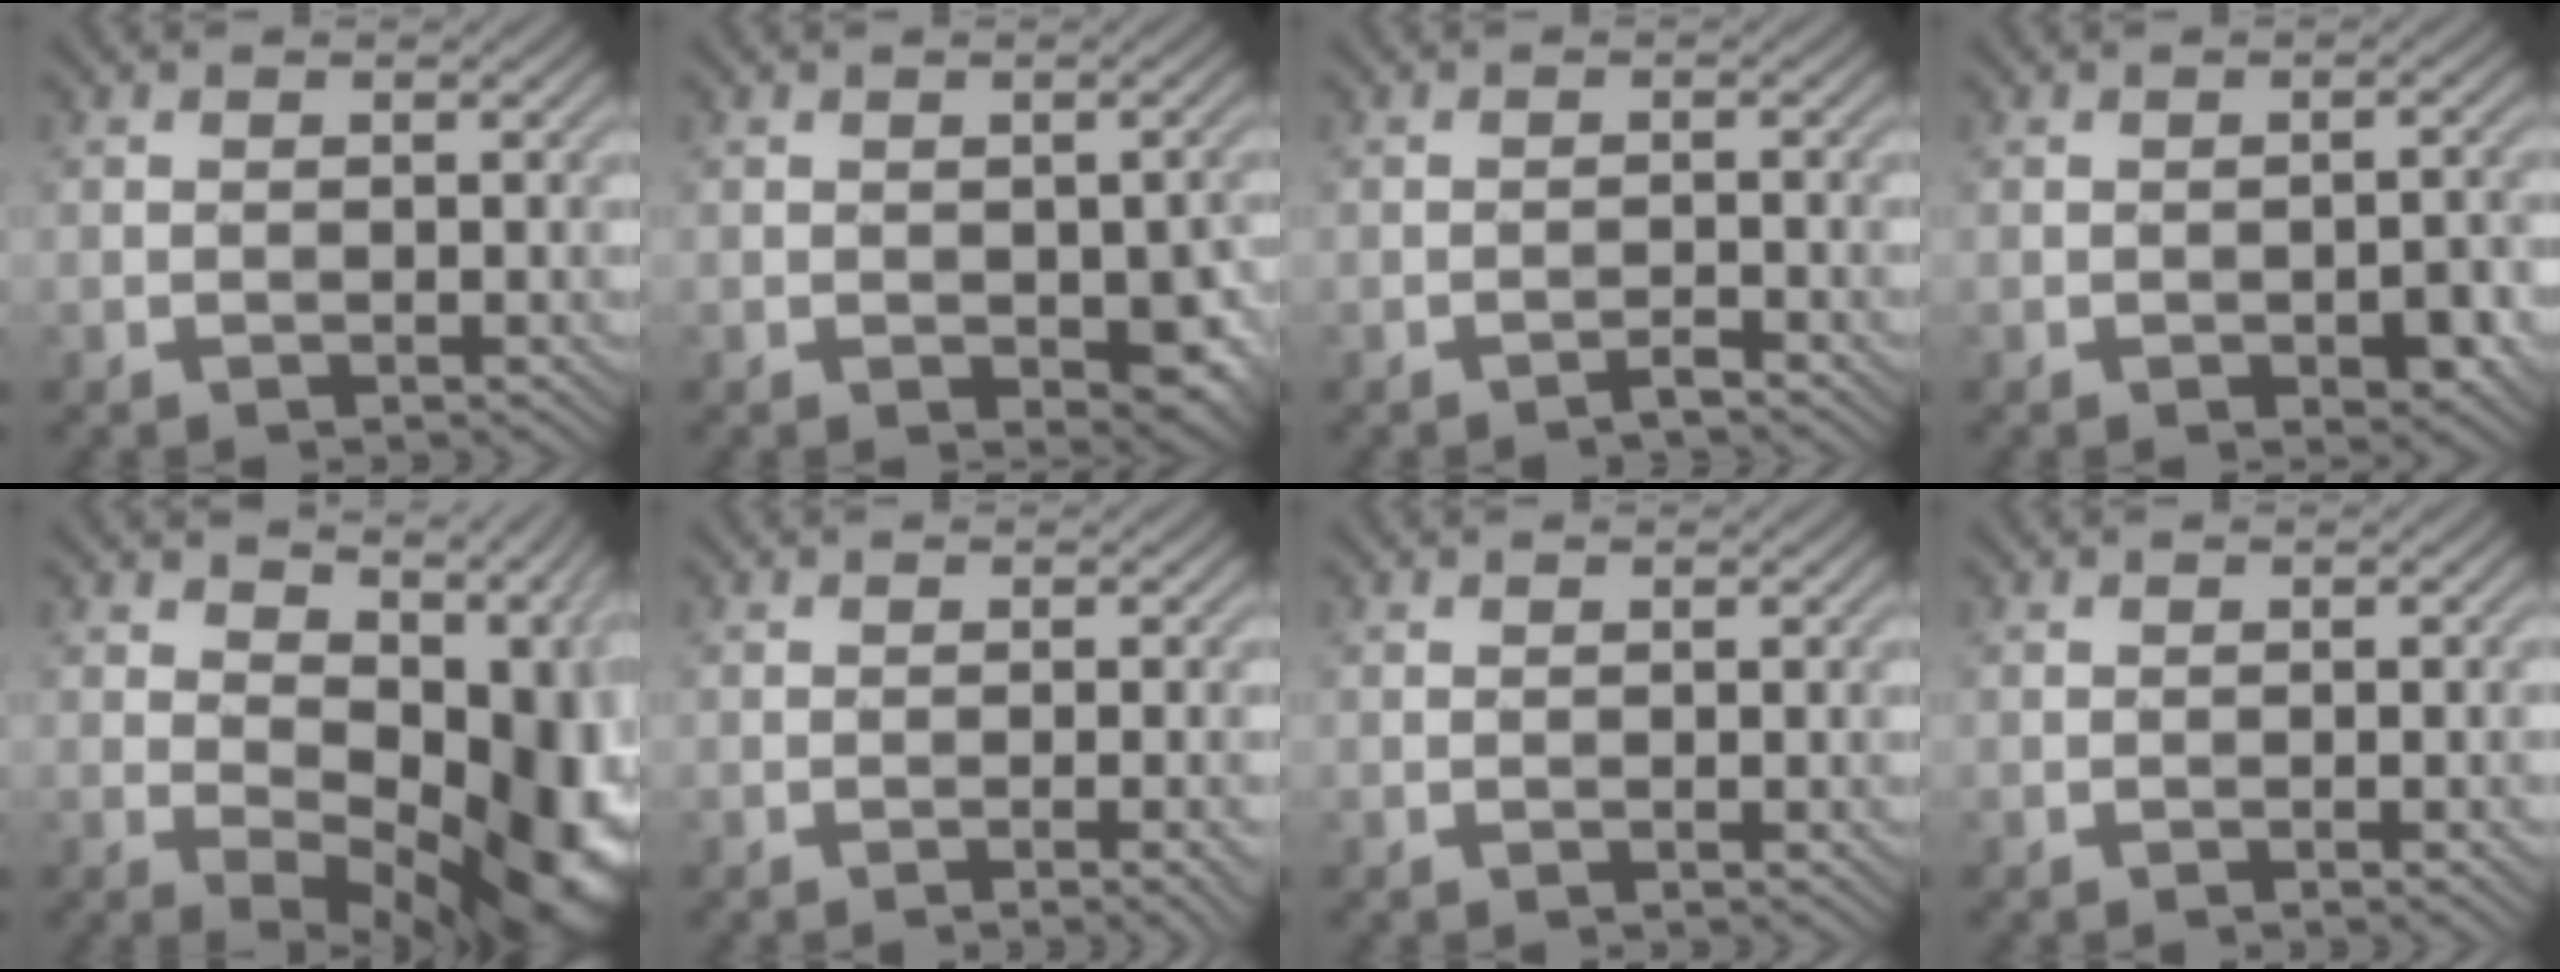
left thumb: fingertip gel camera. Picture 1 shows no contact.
{"total": 4.9, "force": [-1.1, 2.8, 3.8], "torque": [-0.050, -0.017, -0.007]}
{"total": 1.2, "force": [-1.0, 0.0, 0.6], "torque": [-0.009, 0.003, -0.021]}
{"total": 3.4, "force": [-1.3, 1.5, 2.8], "torque": [-0.035, 0.001, -0.016]}
{"total": 16.3, "force": [1.9, 9.6, 13.0], "torque": [-0.146, -0.011, 0.065]}
{"total": 2.3, "force": [-0.8, 0.4, 2.1], "torque": [-0.029, 0.004, -0.017]}
{"total": 0.0}
{"total": 1.4, "force": [-0.4, 0.2, 1.3], "torque": [-0.019, 0.000, -0.008]}